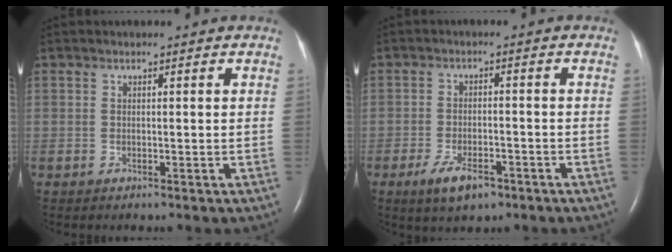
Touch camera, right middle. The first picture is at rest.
{"total": 5.6, "force": [-3.5, 2.2, 3.8], "torque": [-0.076, -0.004, -0.053]}